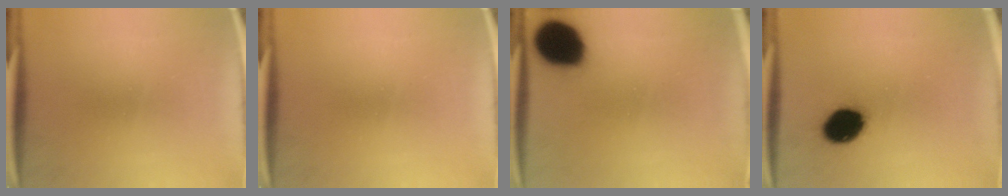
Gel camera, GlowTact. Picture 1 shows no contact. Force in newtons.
{"total": 0.0}
{"total": 19.1}
{"total": 11.9}